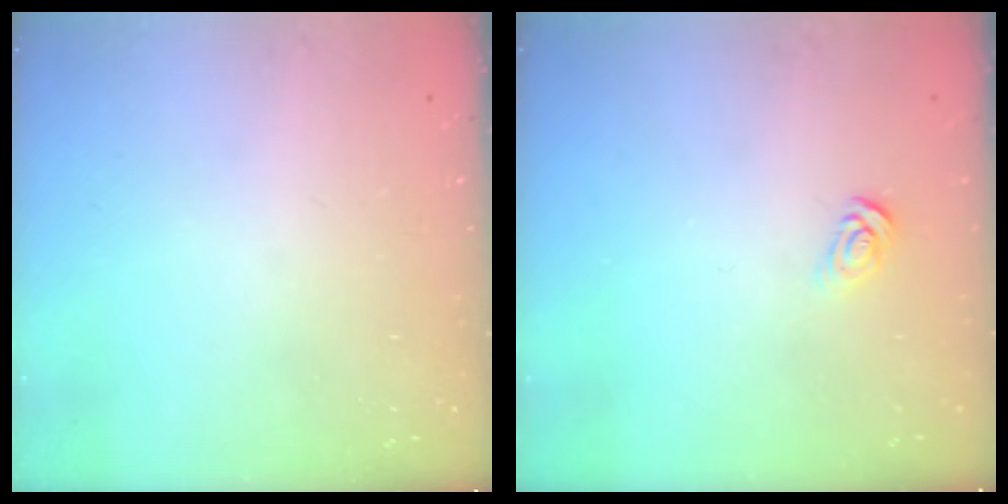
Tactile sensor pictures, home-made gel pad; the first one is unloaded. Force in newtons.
{"total": 3.7, "press": 3.7, "slide": 0.3}